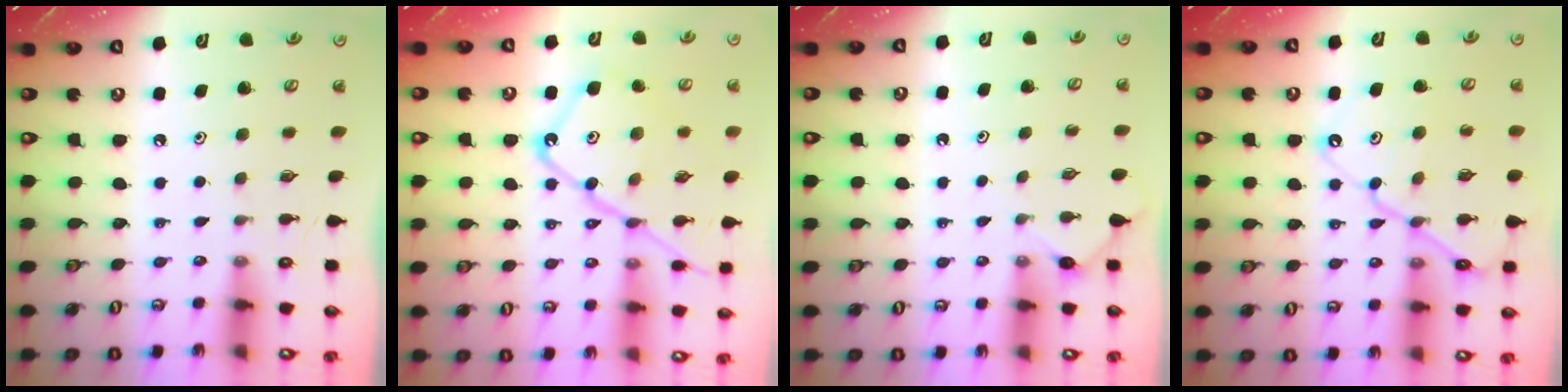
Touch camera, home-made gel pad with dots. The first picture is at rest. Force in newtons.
{"total": 18.0, "press": 17.9, "slide": 1.9}
{"total": 3.0, "press": 3.0, "slide": 0.4}
{"total": 12.8, "press": 12.7, "slide": 1.2}